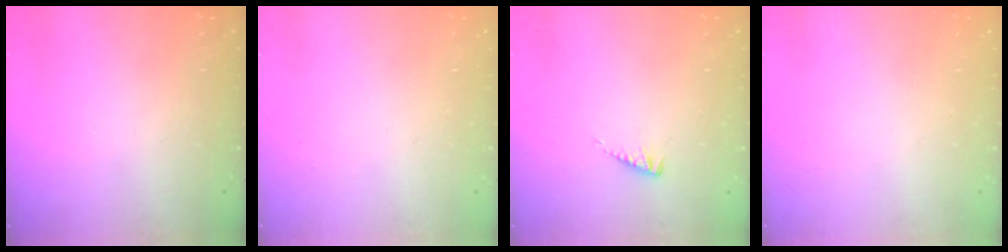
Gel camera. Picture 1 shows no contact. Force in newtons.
{"total": 0.0}
{"total": 2.7, "press": 2.7, "slide": 0.3}
{"total": 0.0}